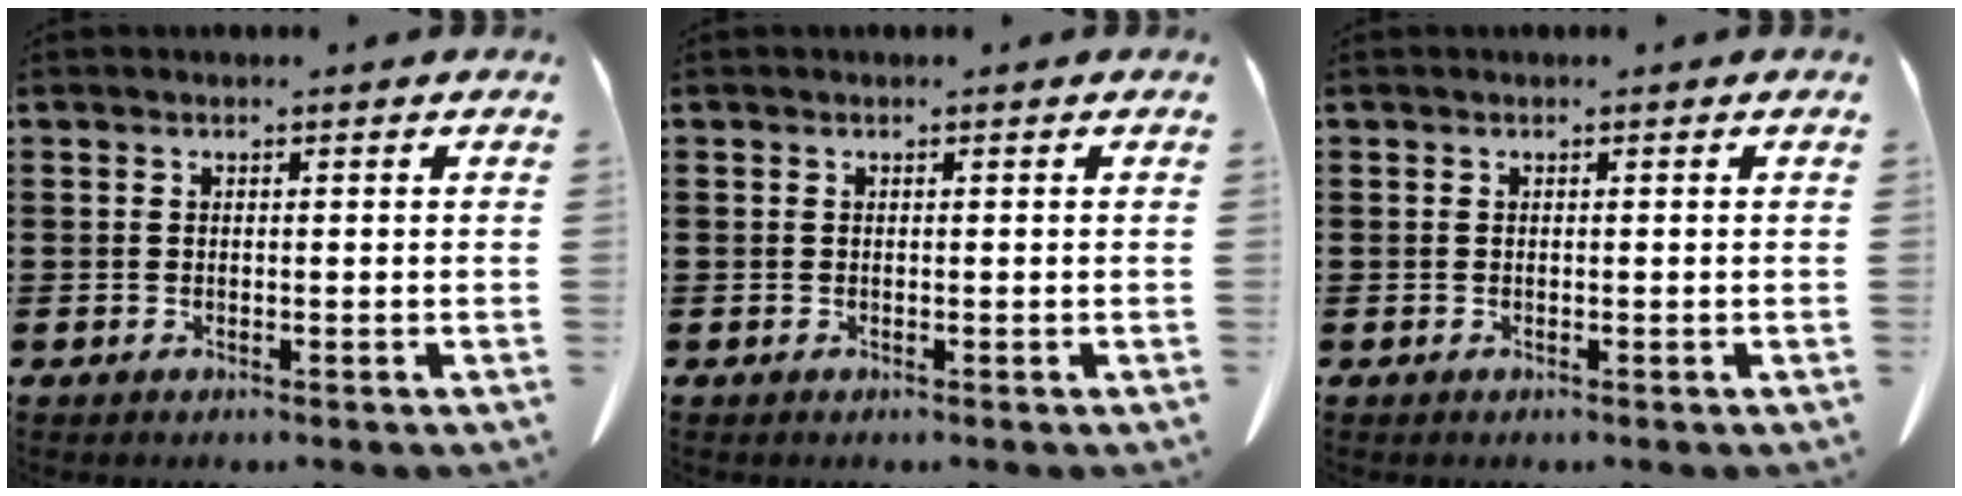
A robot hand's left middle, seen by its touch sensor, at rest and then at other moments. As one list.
[{"total": 0.0}, {"total": 0.0}]